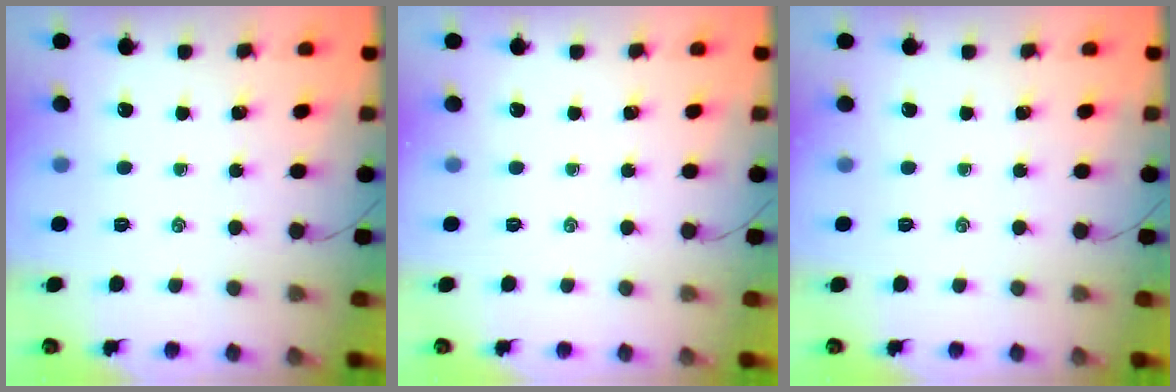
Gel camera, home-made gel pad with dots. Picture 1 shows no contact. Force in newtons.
{"total": 0.0}
{"total": 0.0}